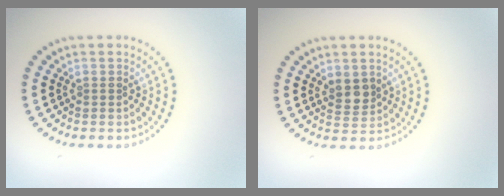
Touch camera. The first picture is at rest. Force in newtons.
{"total": 1.9, "press": 1.8, "slide": 0.7}